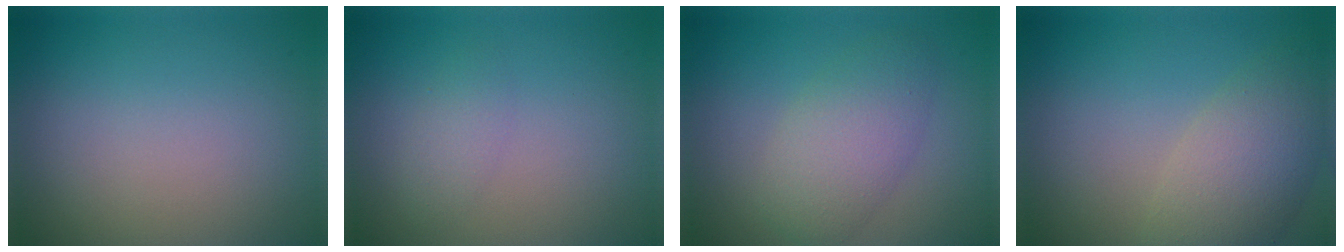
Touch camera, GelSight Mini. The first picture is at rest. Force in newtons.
{"total": 1.3, "press": 1.3, "slide": 0.1}
{"total": 4.1, "press": 4.1, "slide": 0.2}
{"total": 5.4, "press": 5.4, "slide": 0.4}